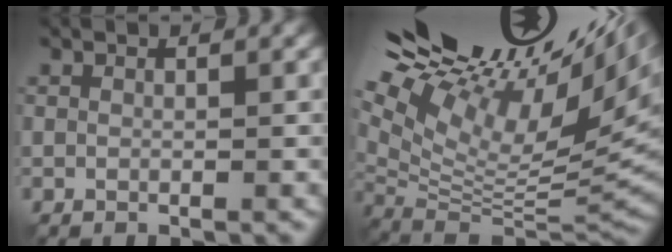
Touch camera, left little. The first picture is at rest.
{"total": 18.8, "force": [9.9, 6.3, 14.7], "torque": [-0.231, 0.035, 0.178]}